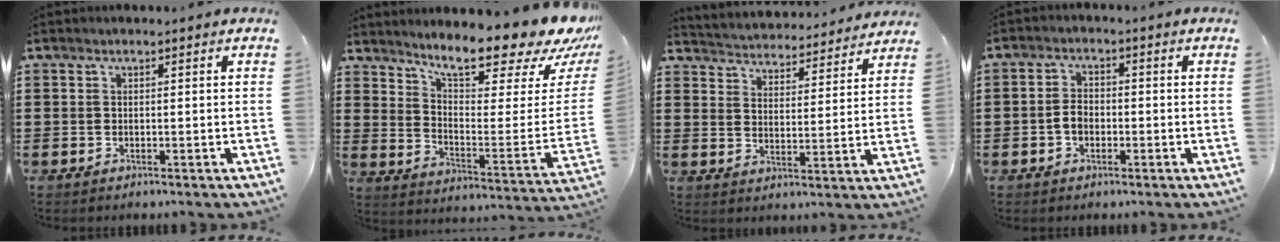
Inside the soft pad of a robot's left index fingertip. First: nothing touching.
{"total": 12.0, "force": [10.2, 2.1, 5.9], "torque": [-0.106, -0.085, 0.172]}
{"total": 3.6, "force": [3.6, -0.1, -0.5], "torque": [-0.016, -0.035, 0.056]}
{"total": 2.8, "force": [-0.9, 1.9, 1.9], "torque": [-0.046, 0.000, -0.021]}